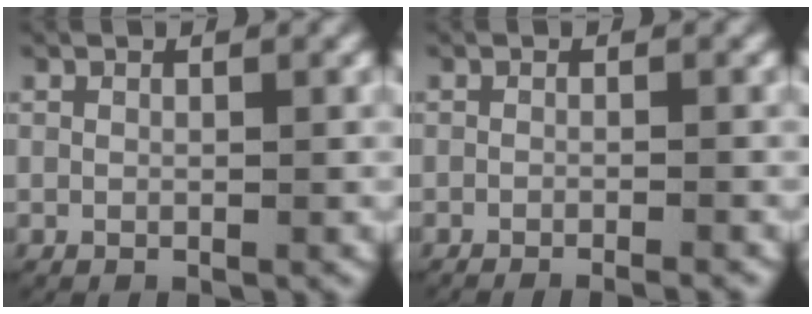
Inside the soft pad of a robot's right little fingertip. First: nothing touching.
{"total": 1.8, "force": [-1.7, -0.1, 0.6], "torque": [-0.007, 0.000, -0.029]}